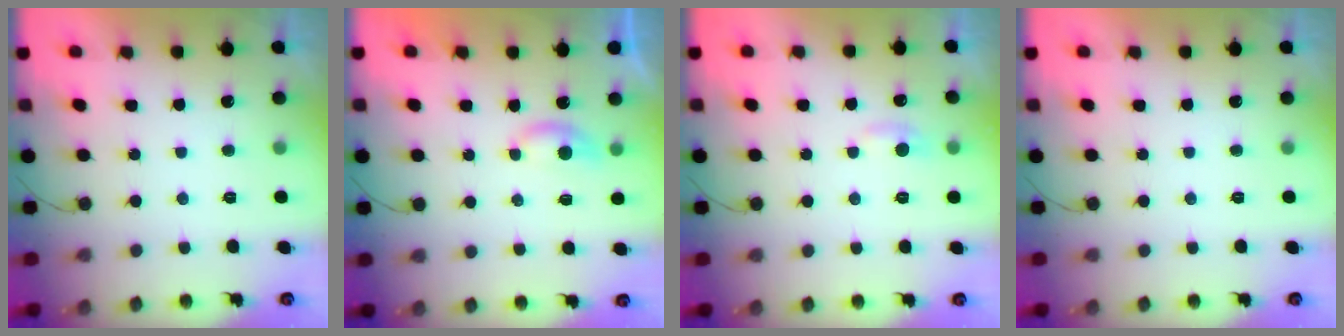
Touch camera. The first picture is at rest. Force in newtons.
{"total": 3.3, "press": 3.2, "slide": 0.3}
{"total": 4.0, "press": 3.9, "slide": 0.4}
{"total": 0.0}